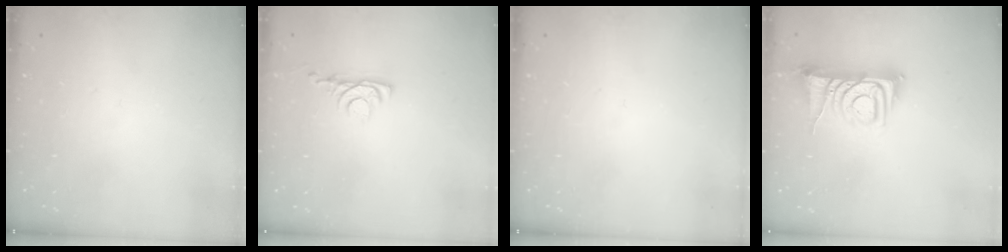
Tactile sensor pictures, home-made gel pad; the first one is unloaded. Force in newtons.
{"total": 4.0, "press": 3.9, "slide": 0.6}
{"total": 0.0}
{"total": 9.4, "press": 9.4, "slide": 1.1}